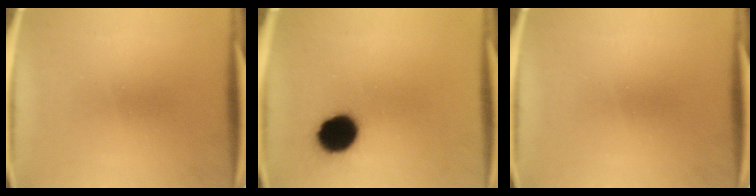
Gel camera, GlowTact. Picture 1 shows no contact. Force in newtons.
{"total": 11.5}
{"total": 0.0}